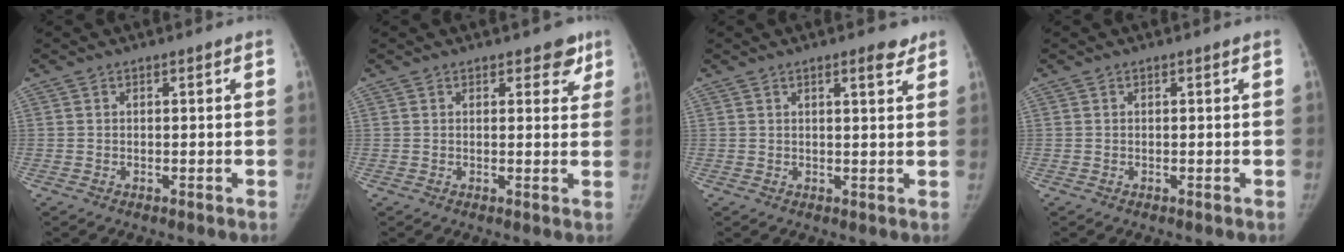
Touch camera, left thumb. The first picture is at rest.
{"total": 3.7, "force": [2.4, 2.3, 1.7], "torque": [0.018, -0.008, 0.024]}
{"total": 3.5, "force": [2.3, 0.9, 2.5], "torque": [-0.026, -0.011, 0.028]}
{"total": 0.0}